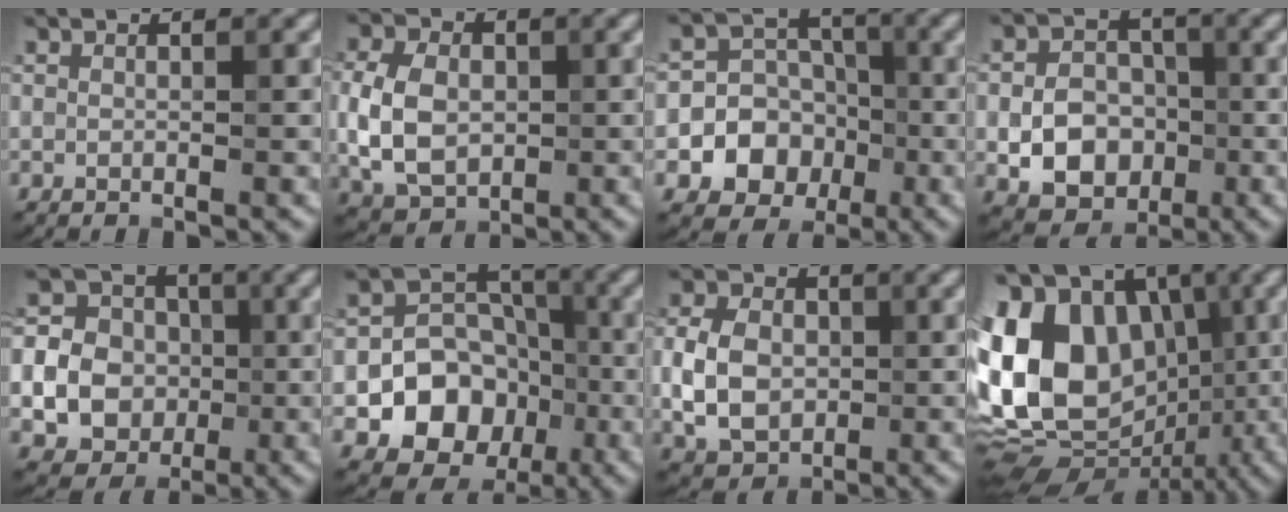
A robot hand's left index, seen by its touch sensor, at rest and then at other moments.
{"total": 6.4, "force": [-0.1, 4.6, 4.5], "torque": [-0.106, -0.001, -0.003]}
{"total": 7.6, "force": [-2.3, 6.8, 2.3], "torque": [-0.026, 0.007, -0.065]}
{"total": 7.6, "force": [-1.9, 6.2, 4.0], "torque": [-0.052, 0.000, -0.048]}
{"total": 12.3, "force": [-1.2, 11.2, 4.9], "torque": [-0.125, 0.017, -0.035]}
{"total": 7.6, "force": [-2.5, 6.1, 3.8], "torque": [-0.041, 0.003, -0.047]}
{"total": 5.8, "force": [-0.3, 4.3, 3.9], "torque": [-0.083, 0.007, -0.011]}
{"total": 17.0, "force": [0.3, 12.2, 11.7], "torque": [-0.241, 0.039, -0.007]}